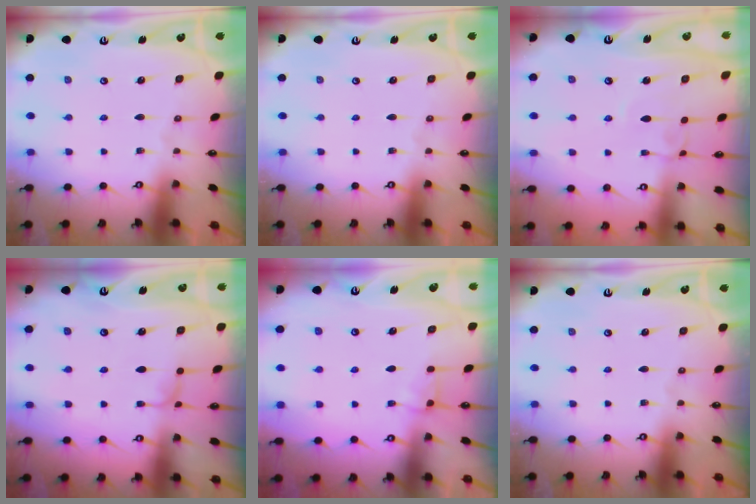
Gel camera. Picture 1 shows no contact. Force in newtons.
{"total": 0.0}
{"total": 2.5, "press": 2.5, "slide": 0.3}
{"total": 2.2, "press": 2.2, "slide": 0.4}
{"total": 1.7, "press": 1.6, "slide": 0.7}
{"total": 0.0}